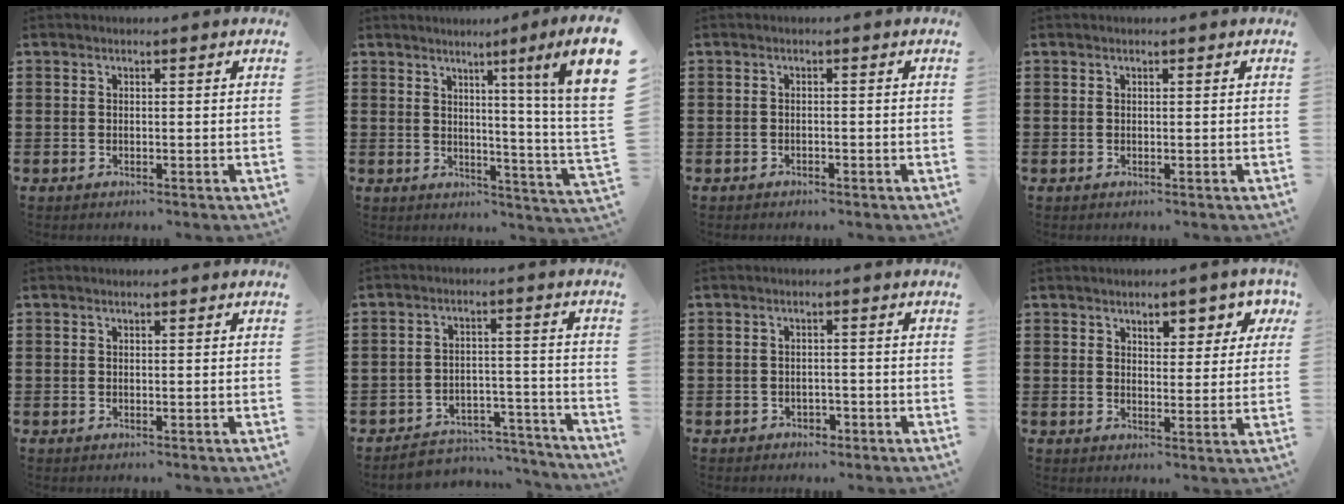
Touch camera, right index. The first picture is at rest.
{"total": 5.9, "force": [3.0, -0.6, 5.1], "torque": [-0.097, -0.028, 0.037]}
{"total": 0.8, "force": [-0.7, 0.2, 0.1], "torque": [-0.004, -0.001, -0.016]}
{"total": 0.0}
{"total": 0.0}
{"total": 4.7, "force": [-4.4, 1.4, 0.7], "torque": [-0.016, 0.012, -0.090]}
{"total": 1.5, "force": [-1.3, 0.8, 0.1], "torque": [-0.009, -0.001, -0.030]}
{"total": 4.3, "force": [2.6, 2.3, 2.4], "torque": [-0.035, -0.001, 0.039]}